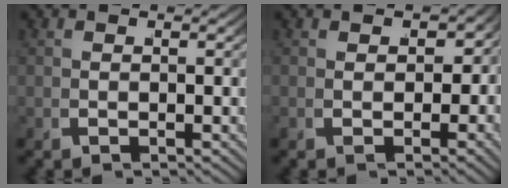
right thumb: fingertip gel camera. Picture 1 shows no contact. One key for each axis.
{"total": 4.1, "fx": -0.5, "fy": 3.4, "fz": 2.1, "tx": -0.036, "ty": -0.029, "tz": 0.008}